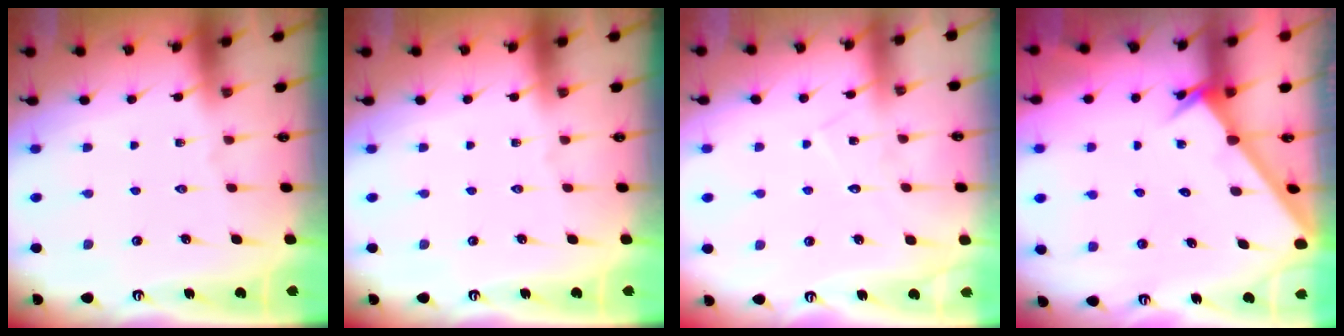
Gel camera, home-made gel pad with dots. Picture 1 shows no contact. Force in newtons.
{"total": 0.0}
{"total": 7.2, "press": 7.2, "slide": 0.5}
{"total": 2.2, "press": 2.2, "slide": 0.2}